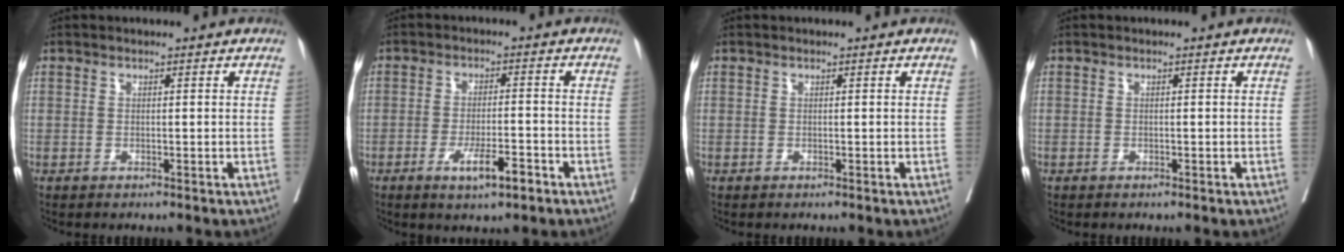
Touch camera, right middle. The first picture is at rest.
{"total": 5.8, "force": [-3.1, 1.0, 4.7], "torque": [-0.083, -0.005, -0.048]}
{"total": 0.0}
{"total": 0.0}